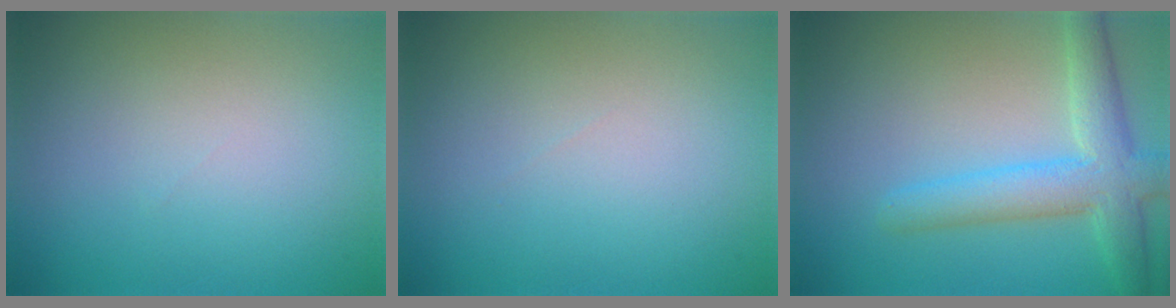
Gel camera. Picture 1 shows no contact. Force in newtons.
{"total": 0.0}
{"total": 5.3, "press": 5.2, "slide": 0.3}